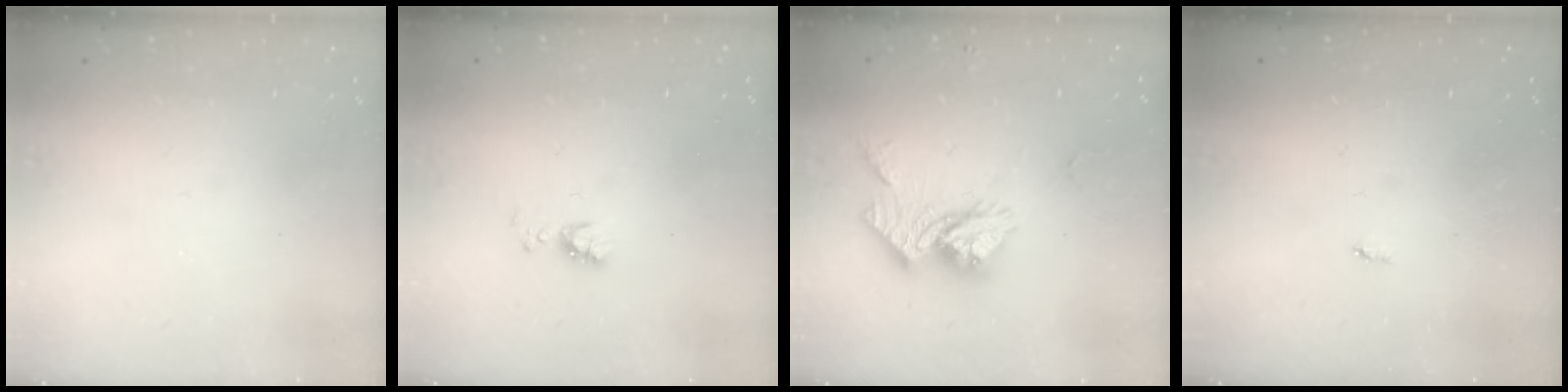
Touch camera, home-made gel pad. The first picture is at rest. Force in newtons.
{"total": 5.7, "press": 5.7, "slide": 0.8}
{"total": 12.6, "press": 12.6, "slide": 1.1}
{"total": 2.1, "press": 2.1, "slide": 0.4}